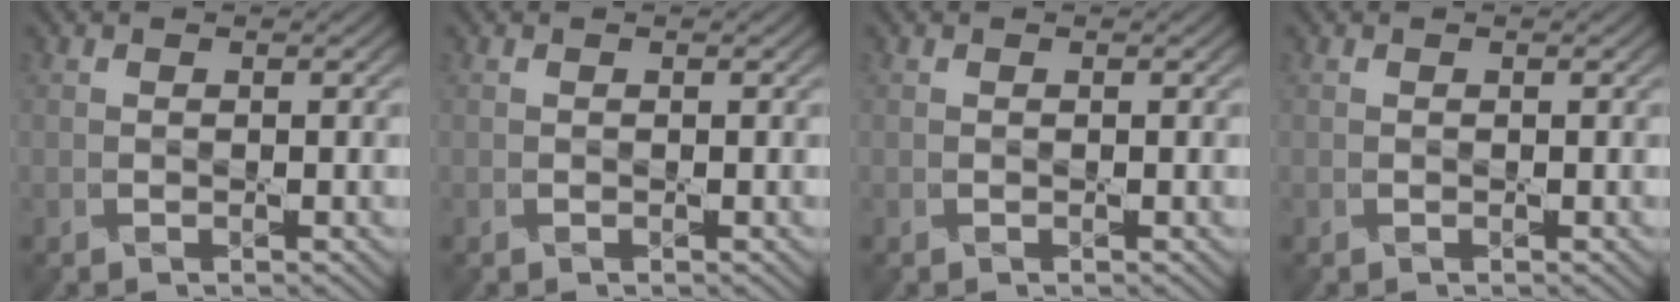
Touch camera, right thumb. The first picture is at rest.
{"total": 0.0}
{"total": 0.0}
{"total": 0.0}